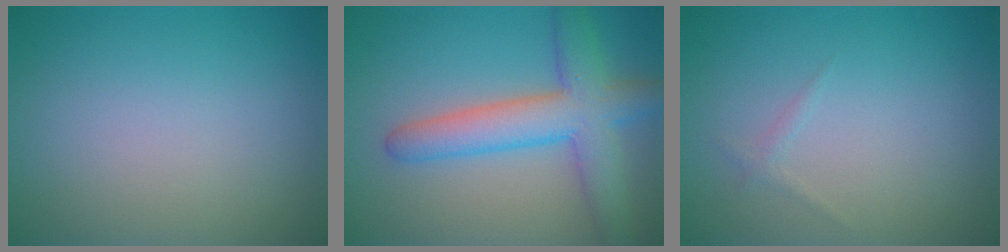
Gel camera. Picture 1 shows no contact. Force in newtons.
{"total": 6.4, "press": 6.4, "slide": 0.5}
{"total": 0.6, "press": 0.6, "slide": 0.1}